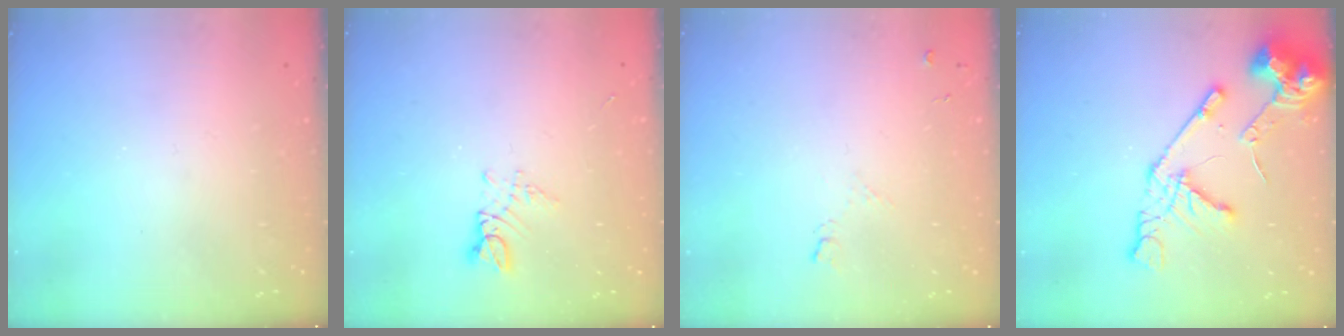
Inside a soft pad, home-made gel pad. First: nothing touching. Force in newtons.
{"total": 3.0, "press": 3.0, "slide": 0.3}
{"total": 6.5, "press": 6.4, "slide": 0.7}
{"total": 14.8, "press": 14.7, "slide": 1.9}